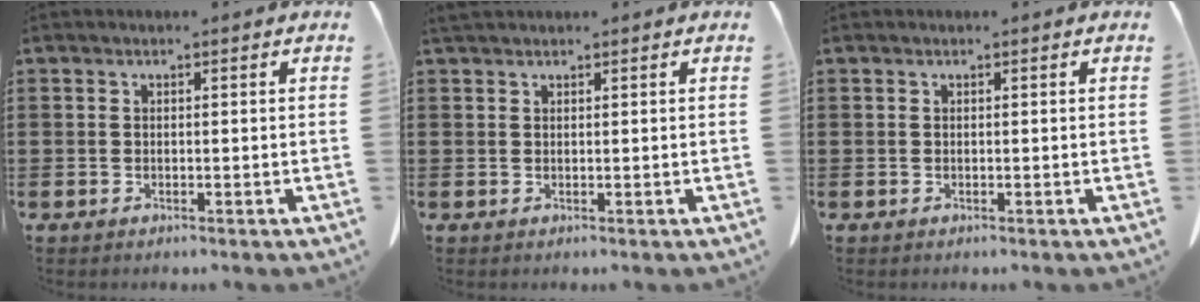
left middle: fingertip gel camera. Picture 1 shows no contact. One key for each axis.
{"total": 0.9, "fx": 0.8, "fy": 0.3, "fz": 0.3, "tx": -0.009, "ty": 0.002, "tz": 0.015}
{"total": 0.0}